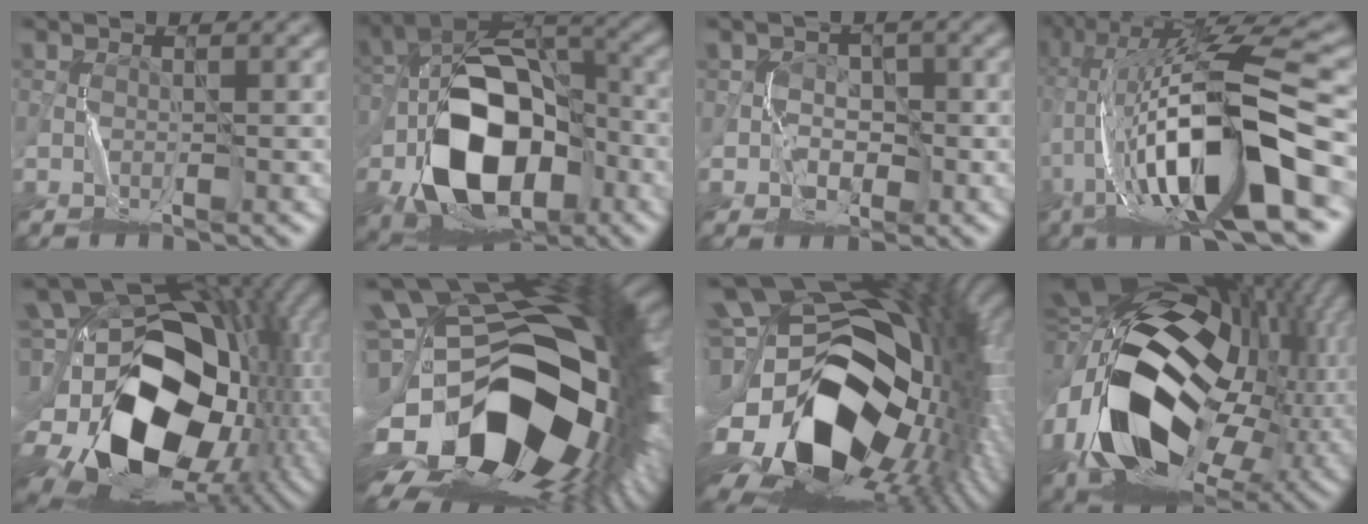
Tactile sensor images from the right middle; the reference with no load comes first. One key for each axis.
{"total": 15.7, "fx": -5.6, "fy": 9.7, "fz": 10.9, "tx": -0.186, "ty": -0.014, "tz": -0.103}
{"total": 2.9, "fx": -0.8, "fy": 2.6, "fz": 1.0, "tx": 0.004, "ty": 0.004, "tz": -0.017}
{"total": 16.5, "fx": -3.7, "fy": 4.3, "fz": 15.5, "tx": -0.285, "ty": 0.031, "tz": -0.060}
{"total": 18.5, "fx": -3.2, "fy": 13.0, "fz": 12.8, "tx": -0.227, "ty": 0.002, "tz": -0.056}
{"total": 21.3, "fx": -5.4, "fy": 11.7, "fz": 16.9, "tx": -0.306, "ty": -0.070, "tz": -0.060}
{"total": 20.5, "fx": -4.0, "fy": 13.0, "fz": 15.3, "tx": -0.270, "ty": -0.055, "tz": -0.042}
{"total": 20.2, "fx": -3.0, "fy": 12.9, "fz": 15.3, "tx": -0.329, "ty": -0.018, "tz": -0.053}